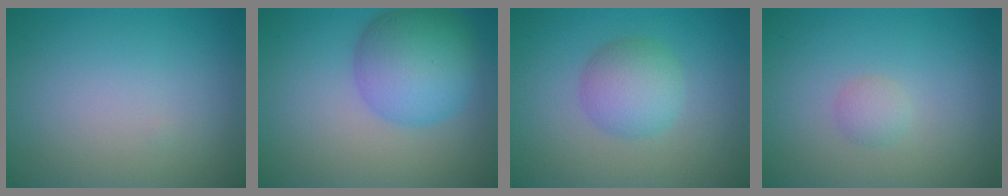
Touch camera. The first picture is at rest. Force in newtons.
{"total": 7.2, "press": 7.2, "slide": 0.2}
{"total": 3.7, "press": 3.7, "slide": 0.0}
{"total": 1.1, "press": 1.1, "slide": 0.1}